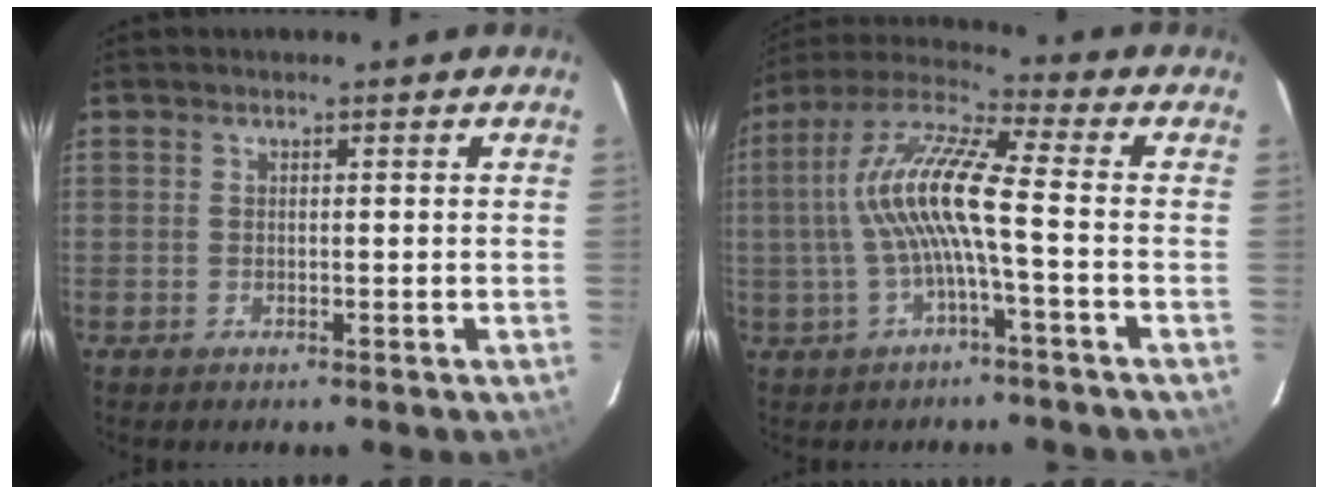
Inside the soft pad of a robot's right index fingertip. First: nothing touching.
{"total": 12.1, "force": [-1.3, 1.2, 12.0], "torque": [-0.239, 0.016, -0.025]}